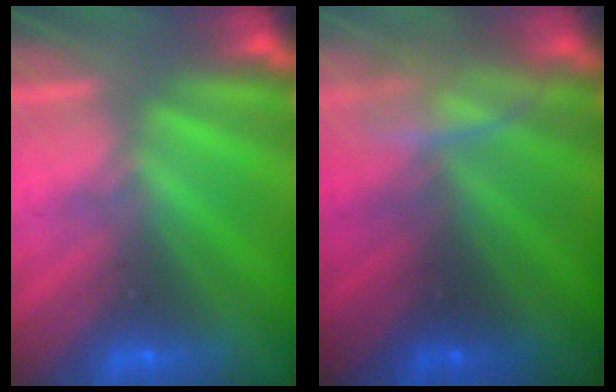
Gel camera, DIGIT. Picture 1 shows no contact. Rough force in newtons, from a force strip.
{"total": 2.8}